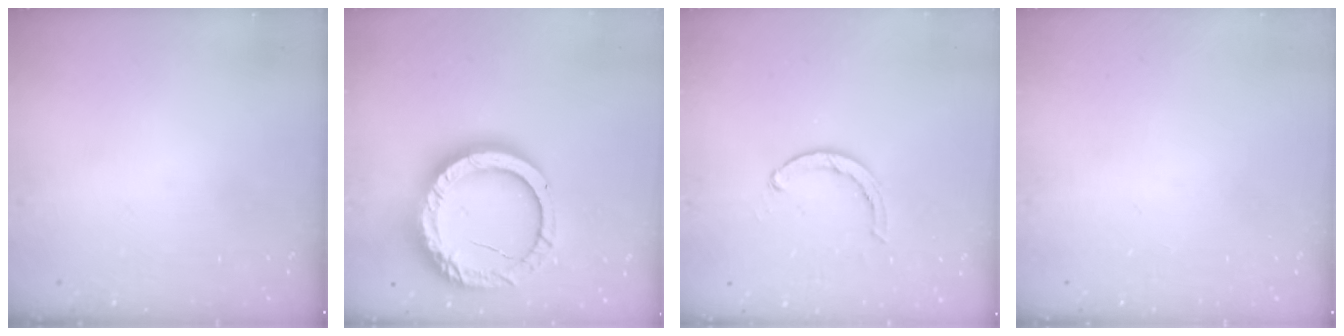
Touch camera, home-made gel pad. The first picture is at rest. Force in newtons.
{"total": 20.9, "press": 20.8, "slide": 2.6}
{"total": 3.5, "press": 3.4, "slide": 0.7}
{"total": 0.0}